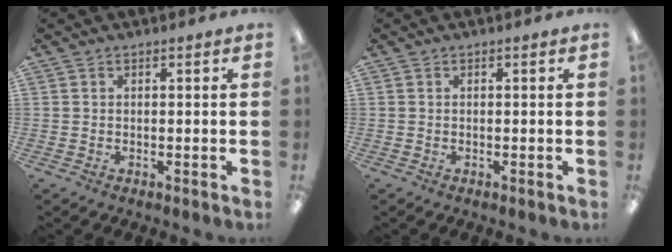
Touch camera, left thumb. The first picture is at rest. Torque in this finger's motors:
{"motor_torque": [0.00, 0.00, 0.13, -0.13, 0.00]}